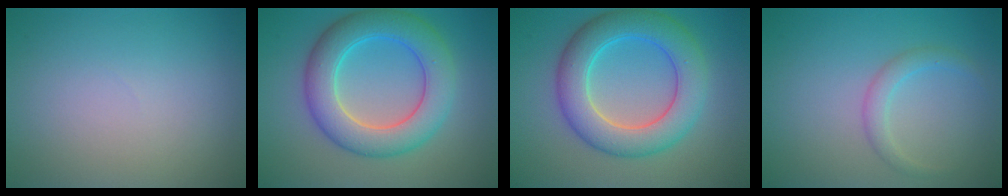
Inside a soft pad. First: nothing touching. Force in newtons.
{"total": 7.4, "press": 7.4, "slide": 0.3}
{"total": 7.4, "press": 7.4, "slide": 0.3}
{"total": 1.7, "press": 1.7, "slide": 0.1}